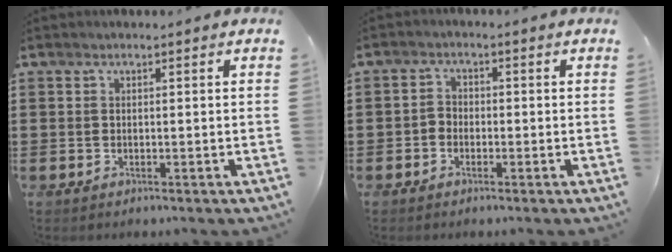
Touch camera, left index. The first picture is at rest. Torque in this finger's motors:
{"motor_torque": [0.07, 0.14, 0.03, 0.00]}